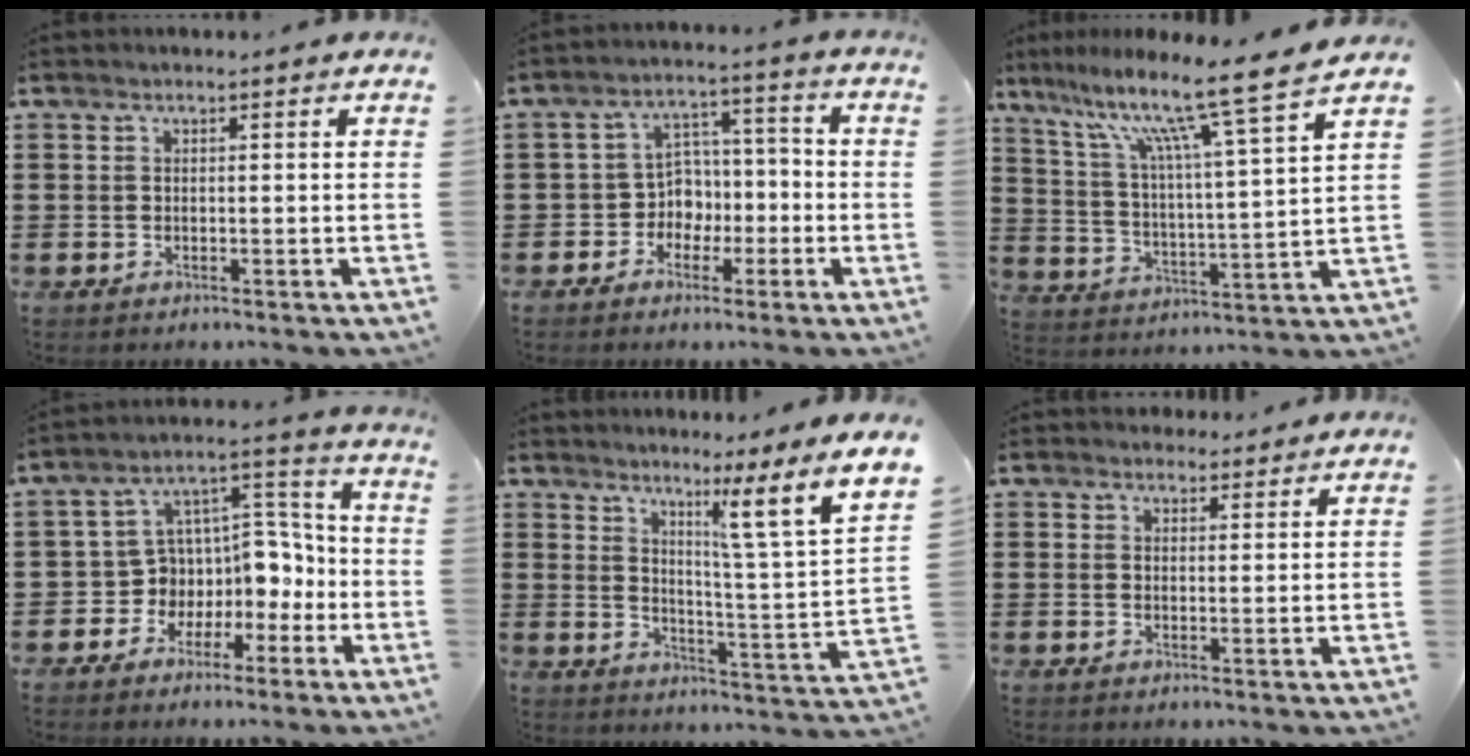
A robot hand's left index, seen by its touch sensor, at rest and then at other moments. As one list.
[{"total": 5.3, "force": [-2.0, 4.8, 1.0], "torque": [-0.038, 0.005, -0.041]}, {"total": 10.9, "force": [8.6, -0.7, 6.7], "torque": [-0.153, -0.060, 0.131]}, {"total": 7.2, "force": [-0.8, 6.9, 1.8], "torque": [-0.060, -0.014, -0.010]}, {"total": 8.2, "force": [5.6, -1.6, 5.7], "torque": [-0.088, -0.065, 0.075]}, {"total": 2.7, "force": [2.5, 1.0, 0.2], "torque": [-0.002, -0.003, 0.048]}]